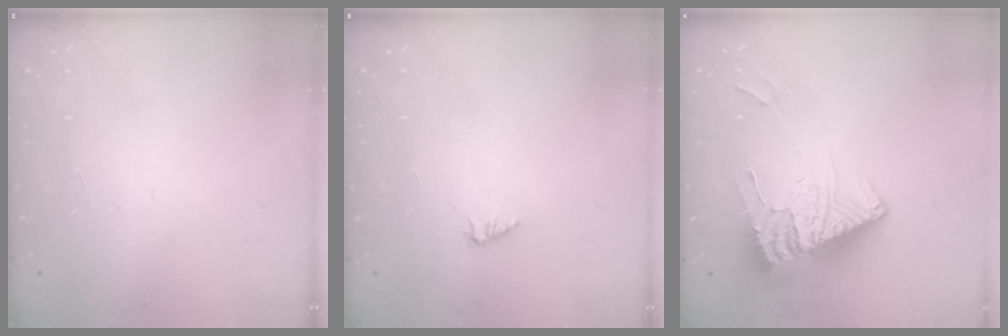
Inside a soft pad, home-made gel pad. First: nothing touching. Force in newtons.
{"total": 1.1, "press": 1.1, "slide": 0.1}
{"total": 15.6, "press": 15.5, "slide": 1.9}